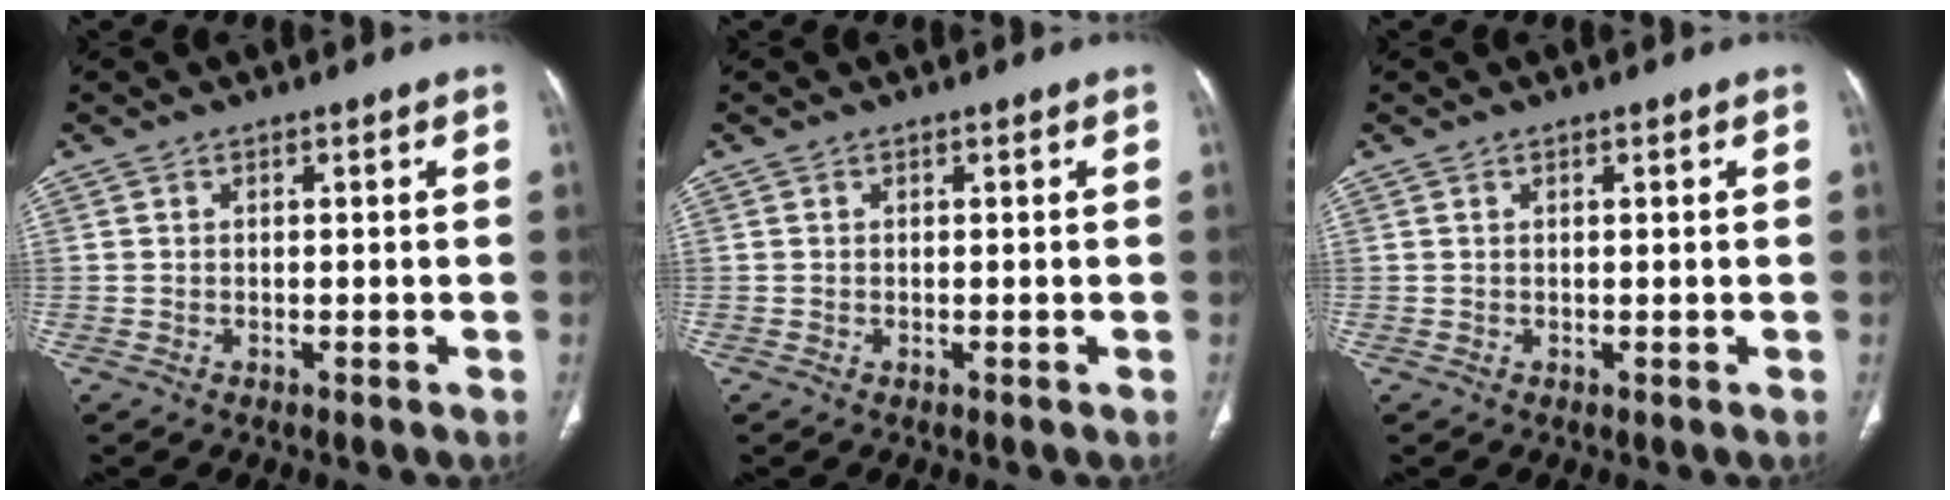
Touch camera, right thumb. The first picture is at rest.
{"total": 0.0}
{"total": 0.0}